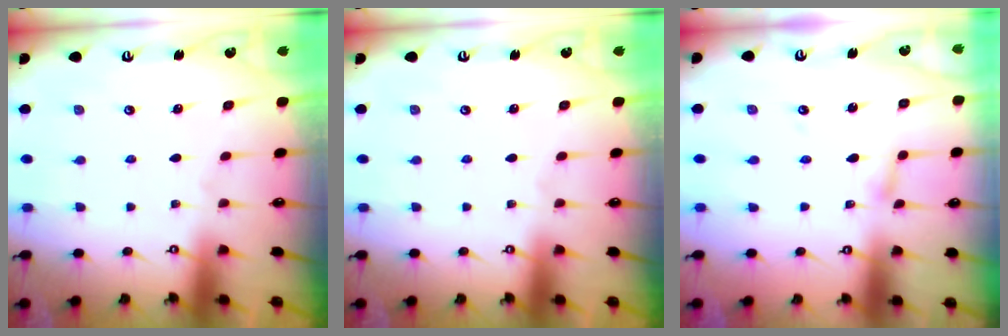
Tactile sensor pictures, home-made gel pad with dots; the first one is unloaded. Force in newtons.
{"total": 0.0}
{"total": 2.5, "press": 2.5, "slide": 0.1}